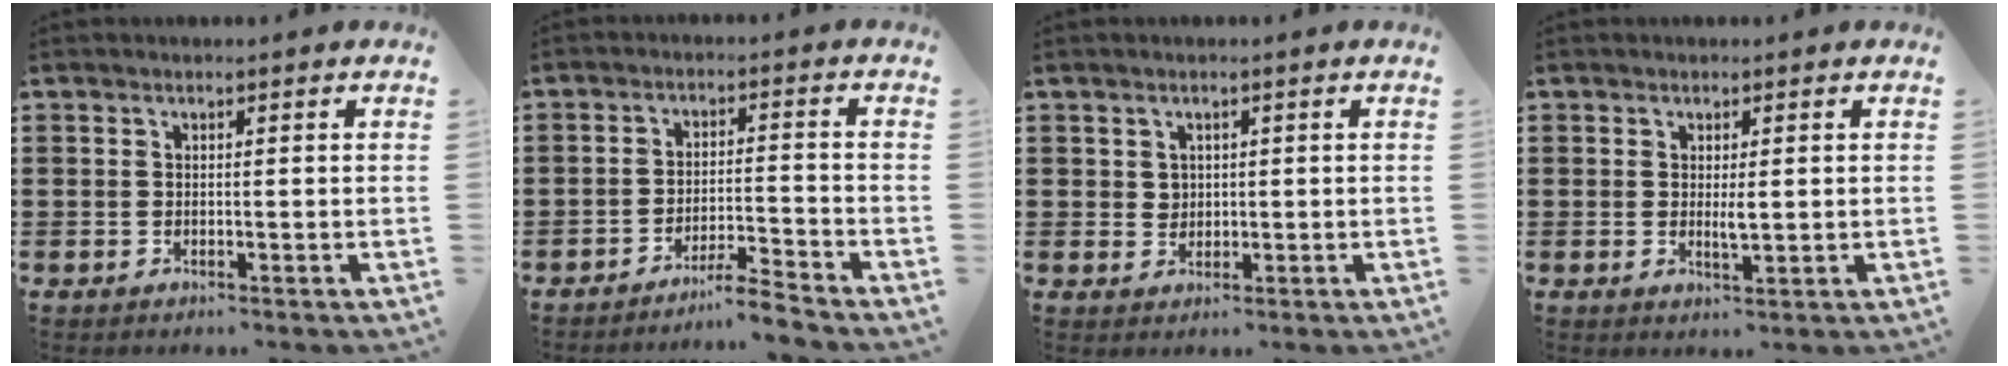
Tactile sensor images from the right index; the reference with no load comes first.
{"total": 4.3, "force": [-4.1, -0.5, 1.2], "torque": [-0.023, -0.005, -0.081]}
{"total": 1.7, "force": [0.8, 1.4, 0.3], "torque": [-0.010, 0.007, 0.016]}
{"total": 2.3, "force": [0.2, 0.6, 2.2], "torque": [-0.041, 0.000, 0.003]}